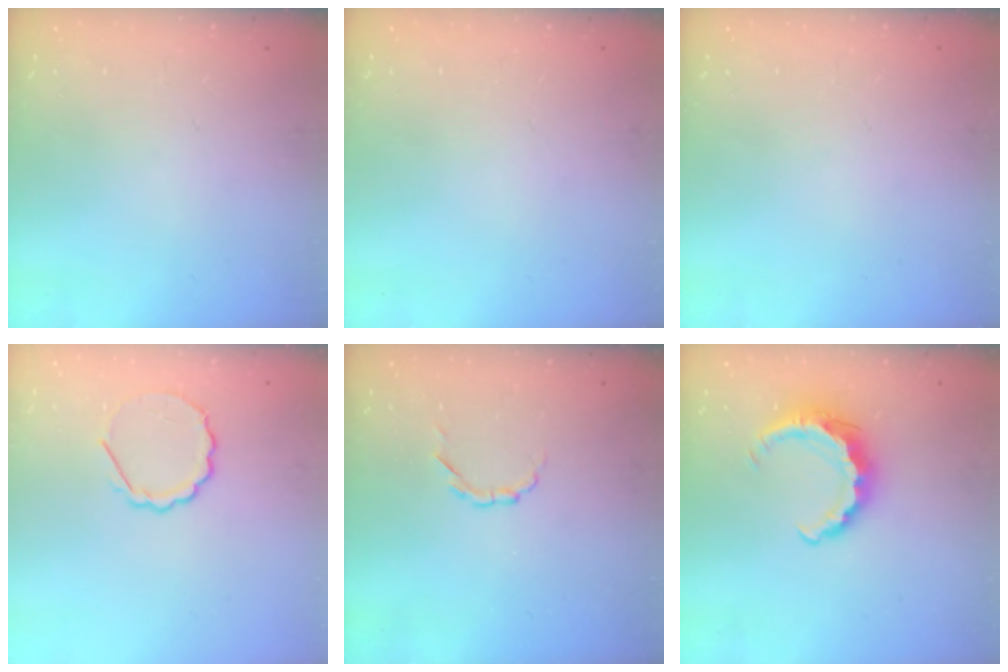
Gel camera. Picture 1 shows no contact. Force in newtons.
{"total": 0.0}
{"total": 0.0}
{"total": 5.9, "press": 5.7, "slide": 1.5}
{"total": 2.6, "press": 2.5, "slide": 0.9}
{"total": 8.1, "press": 8.0, "slide": 0.7}